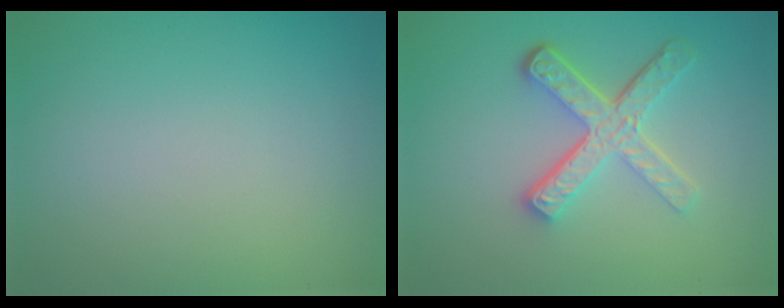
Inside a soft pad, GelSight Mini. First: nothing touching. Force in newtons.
{"total": 5.1, "press": 3.5, "slide": 3.7}